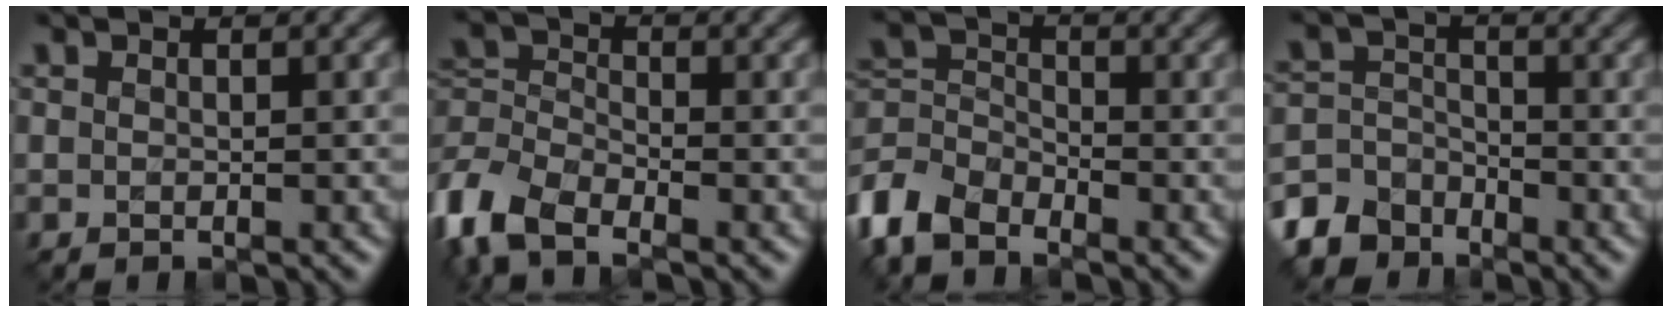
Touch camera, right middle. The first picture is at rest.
{"total": 6.1, "force": [-3.9, 2.9, 3.7], "torque": [-0.083, -0.004, -0.093]}
{"total": 5.3, "force": [-3.8, 2.7, 2.4], "torque": [-0.057, -0.002, -0.093]}
{"total": 5.2, "force": [-4.1, 2.9, 1.1], "torque": [-0.015, -0.006, -0.084]}